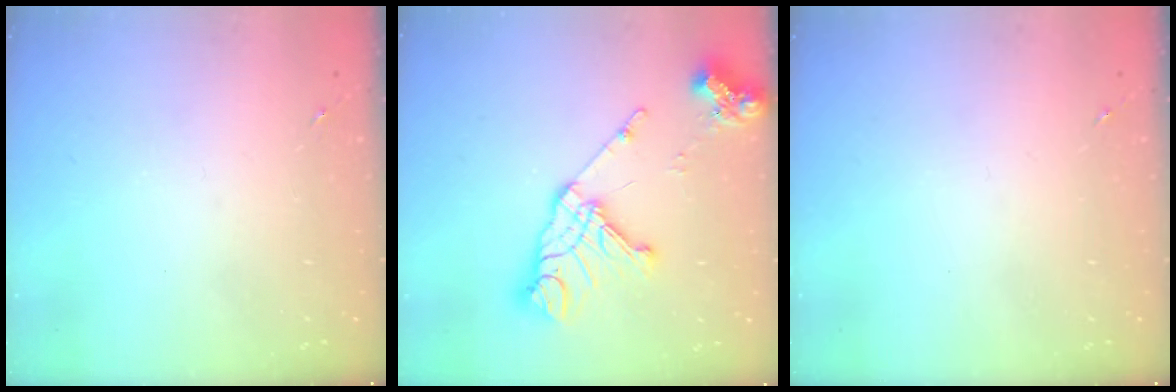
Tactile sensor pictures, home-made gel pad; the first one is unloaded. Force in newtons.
{"total": 17.5, "press": 17.4, "slide": 2.2}
{"total": 0.0}